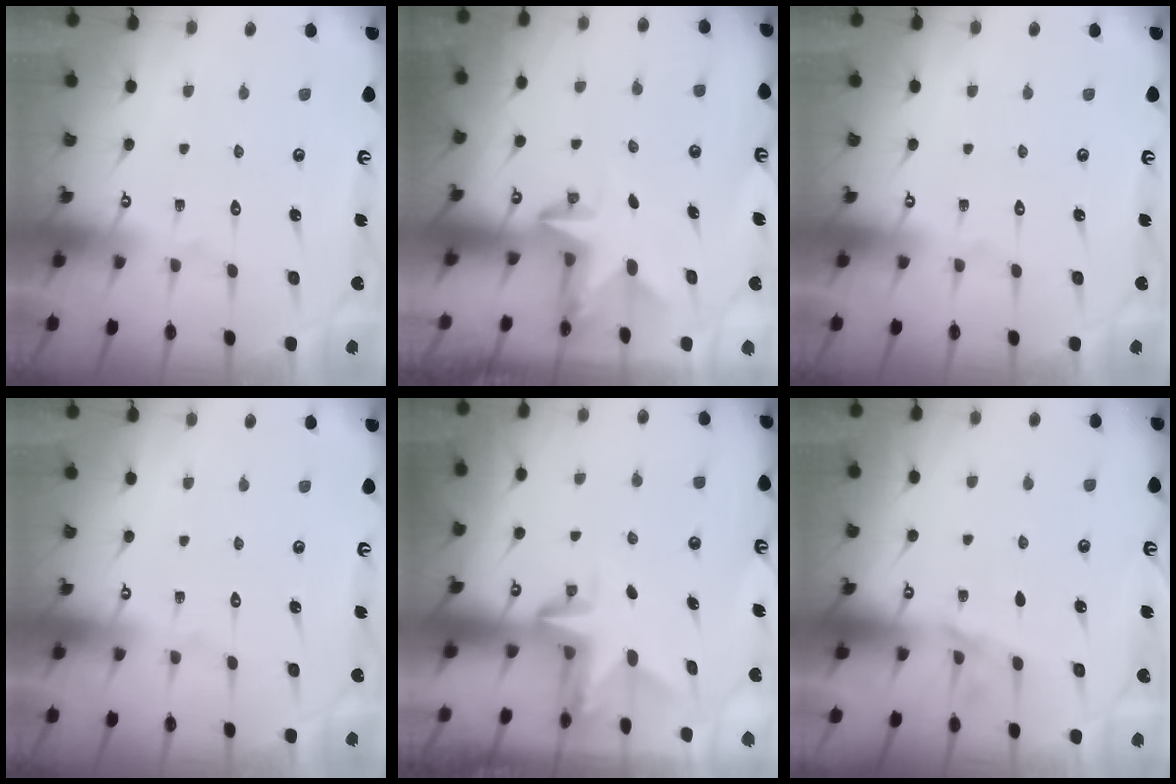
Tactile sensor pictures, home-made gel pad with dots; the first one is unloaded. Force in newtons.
{"total": 2.4, "press": 2.3, "slide": 0.4}
{"total": 0.0}
{"total": 0.0}
{"total": 2.9, "press": 2.9, "slide": 0.2}
{"total": 3.5, "press": 3.4, "slide": 0.5}